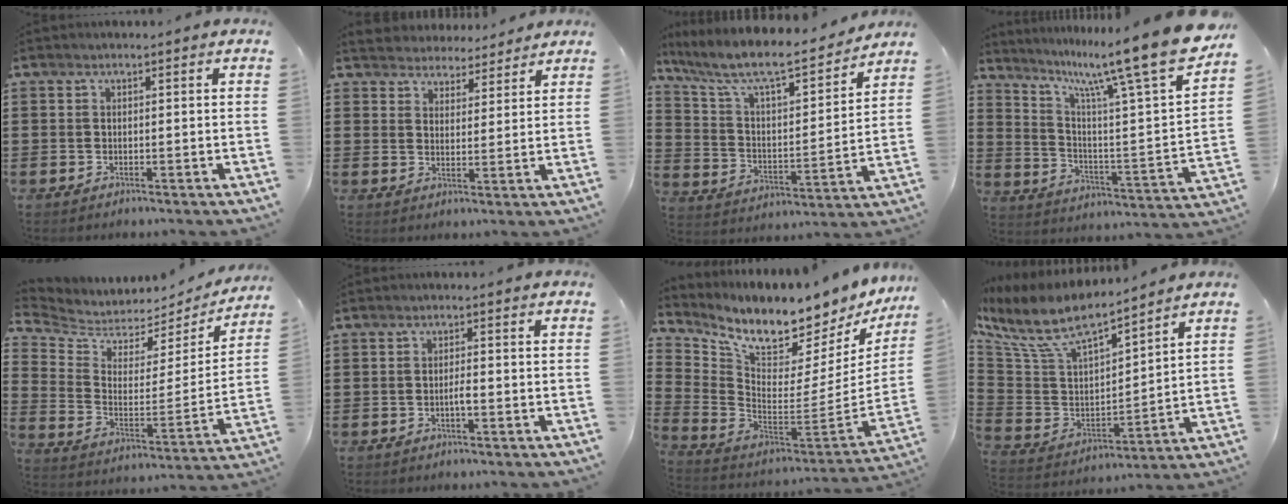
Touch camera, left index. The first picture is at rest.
{"total": 3.8, "force": [3.6, 1.0, -0.3], "torque": [-0.011, -0.015, 0.065]}
{"total": 8.7, "force": [7.3, 1.2, 4.6], "torque": [-0.120, -0.049, 0.118]}
{"total": 14.4, "force": [11.2, 0.3, 9.1], "torque": [-0.179, -0.083, 0.173]}
{"total": 4.9, "force": [4.4, 2.2, 0.7], "torque": [-0.047, -0.038, 0.073]}
{"total": 1.7, "force": [-0.7, 0.2, 1.6], "torque": [-0.030, 0.002, -0.012]}
{"total": 8.3, "force": [7.1, 1.6, 3.9], "torque": [-0.102, -0.072, 0.114]}
{"total": 10.5, "force": [8.1, 3.2, 5.9], "torque": [-0.153, -0.049, 0.141]}